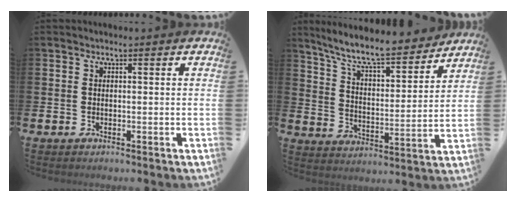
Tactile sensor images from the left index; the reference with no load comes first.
{"total": 9.3, "force": [8.4, 1.6, 3.7], "torque": [-0.103, -0.056, 0.145]}